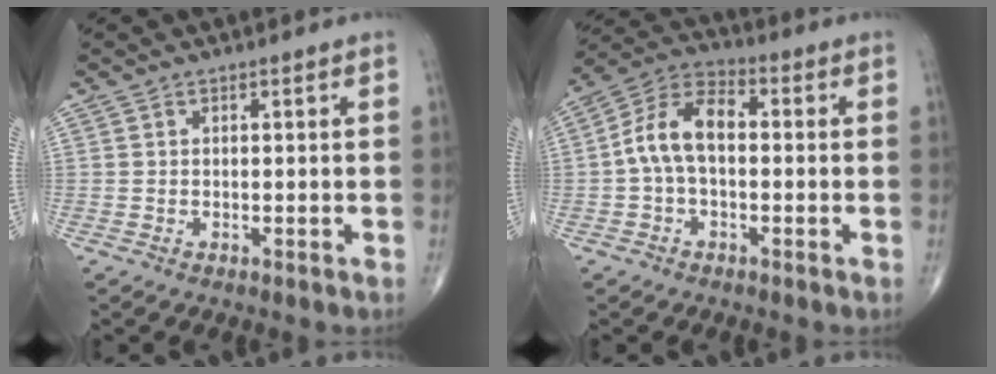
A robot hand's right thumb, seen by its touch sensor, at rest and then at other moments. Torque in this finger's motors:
{"motor_torque": [0.11, 0.11, 0.26, -0.25, 0.15]}